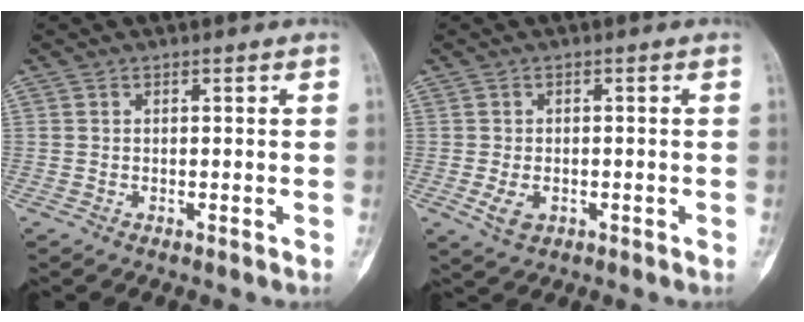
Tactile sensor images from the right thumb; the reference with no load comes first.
{"total": 3.6, "force": [-1.1, 2.4, 2.5], "torque": [-0.046, 0.000, -0.014]}